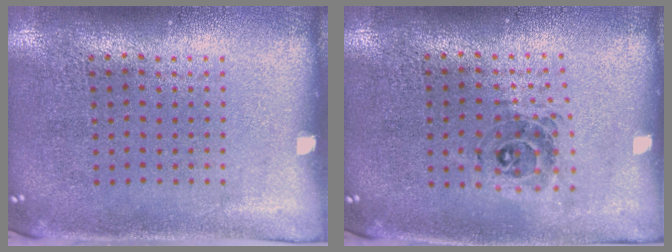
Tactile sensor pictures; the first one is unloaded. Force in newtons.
{"total": 0.7, "press": 0.7, "slide": 0.0}